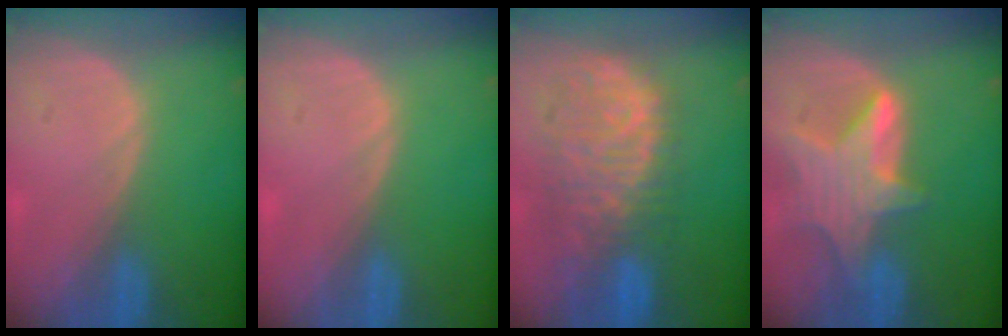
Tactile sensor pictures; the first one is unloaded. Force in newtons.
{"total": 0.0}
{"total": 11.0, "press": 9.4, "slide": 5.7}
{"total": 7.8, "press": 7.1, "slide": 3.2}